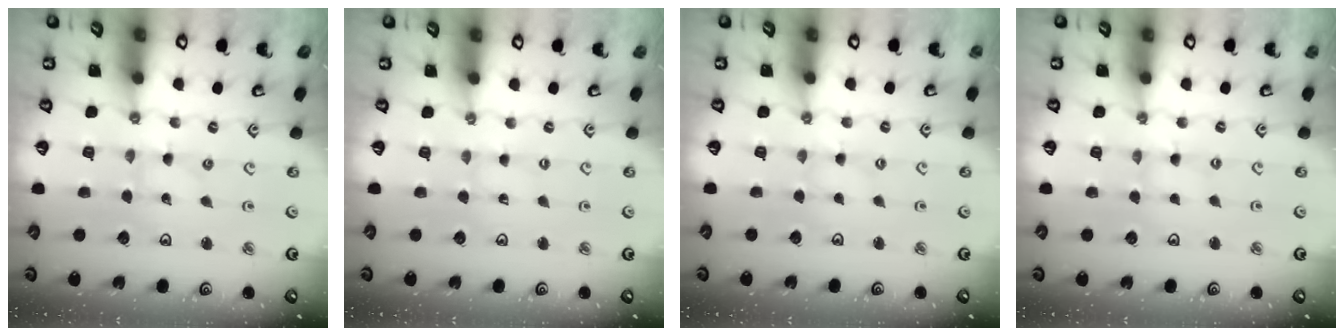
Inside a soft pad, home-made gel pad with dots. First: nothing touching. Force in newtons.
{"total": 0.0}
{"total": 0.0}
{"total": 0.0}